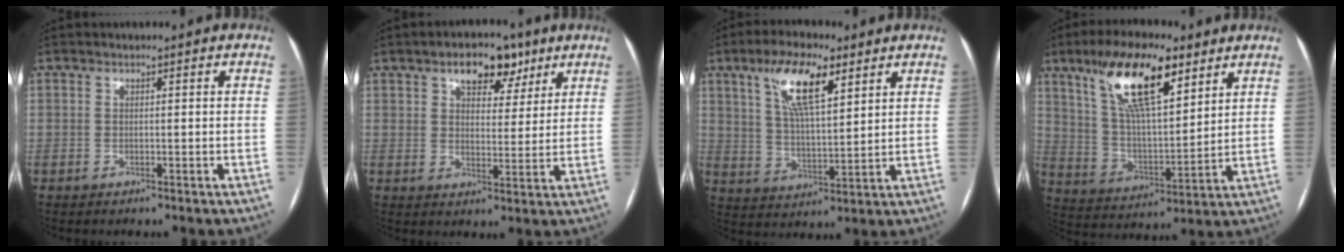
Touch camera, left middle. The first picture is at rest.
{"total": 7.5, "force": [4.6, 4.0, 4.4], "torque": [-0.058, 0.016, 0.068]}
{"total": 10.8, "force": [5.8, 3.0, 8.6], "torque": [-0.165, 0.010, 0.108]}
{"total": 15.8, "force": [9.2, 4.7, 12.0], "torque": [-0.225, 0.016, 0.173]}